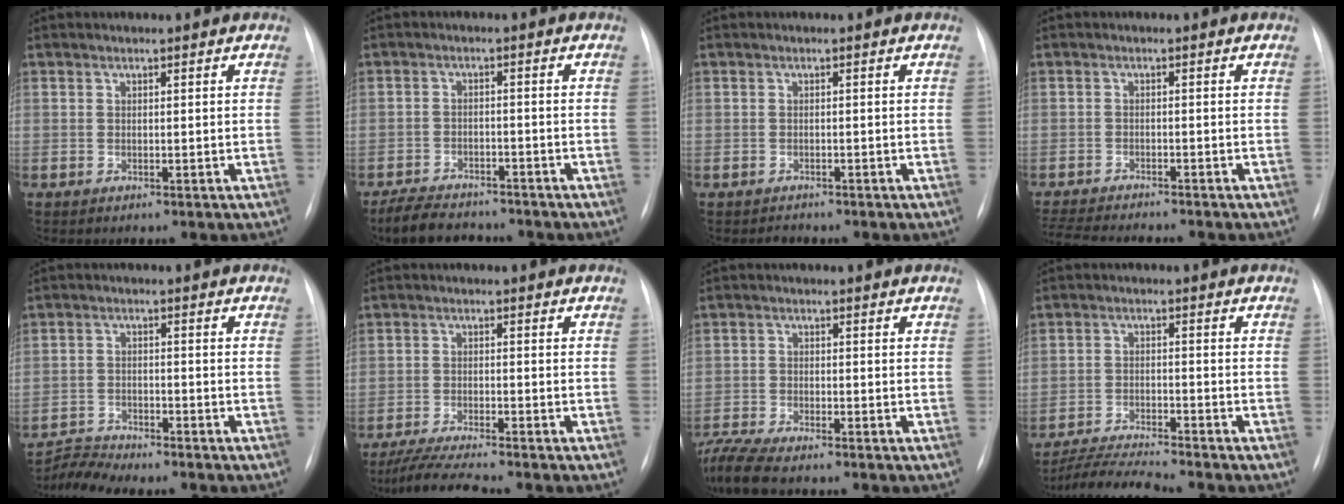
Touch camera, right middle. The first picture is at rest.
{"total": 8.5, "force": [-7.4, 2.9, 3.0], "torque": [-0.052, -0.010, -0.113]}
{"total": 1.2, "force": [-1.0, 0.5, -0.2], "torque": [0.000, -0.001, -0.016]}
{"total": 10.5, "force": [-9.5, 1.0, 4.2], "torque": [-0.065, -0.010, -0.141]}
{"total": 4.4, "force": [-4.4, -0.5, -0.5], "torque": [0.004, -0.007, -0.077]}
{"total": 6.7, "force": [-5.9, -0.5, 3.1], "torque": [-0.057, -0.025, -0.104]}
{"total": 8.2, "force": [-7.1, 1.1, 3.9], "torque": [-0.081, -0.015, -0.127]}
{"total": 7.6, "force": [-7.2, -0.9, 2.2], "torque": [-0.040, -0.018, -0.130]}